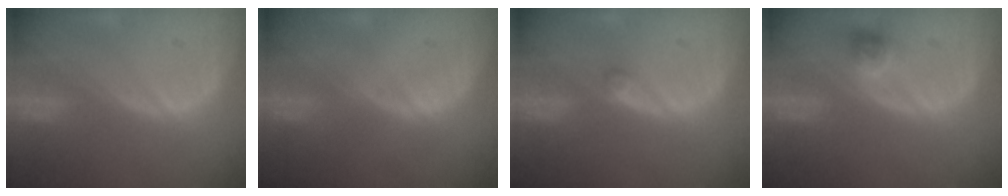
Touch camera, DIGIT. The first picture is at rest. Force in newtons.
{"total": 0.0}
{"total": 1.0, "press": 1.0, "slide": 0.2}
{"total": 2.3, "press": 2.2, "slide": 0.7}